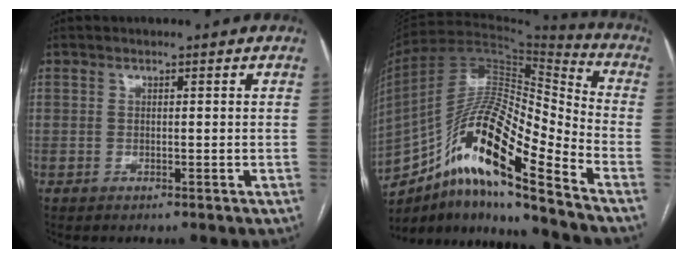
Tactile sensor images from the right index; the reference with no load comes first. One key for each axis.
{"total": 19.6, "fx": -12.1, "fy": 2.3, "fz": 15.3, "tx": -0.294, "ty": 0.006, "tz": -0.215}